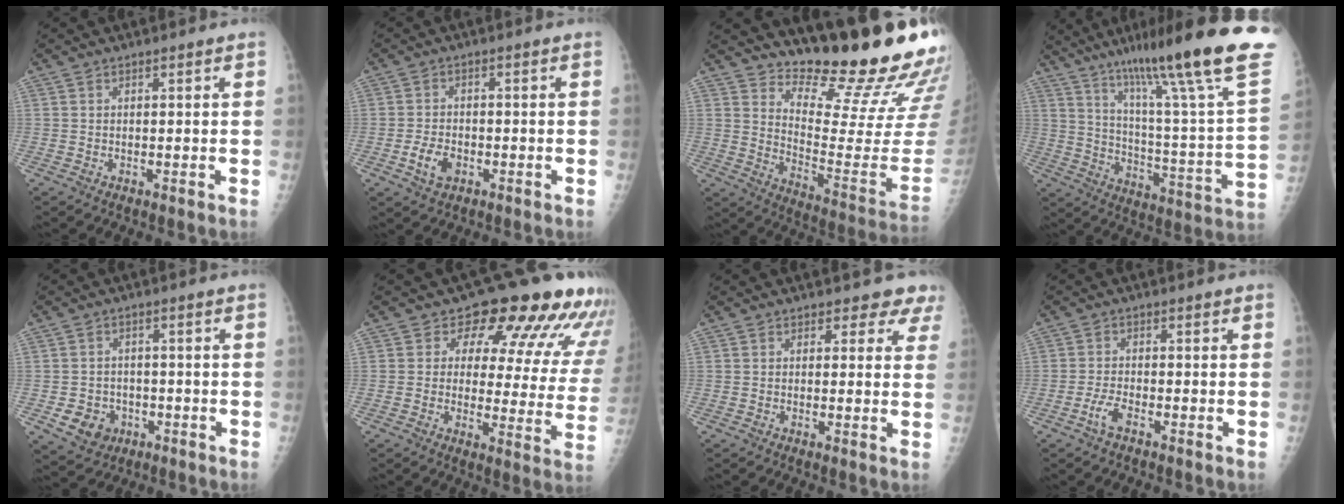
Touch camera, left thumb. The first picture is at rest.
{"total": 4.3, "force": [-1.7, 2.8, 2.8], "torque": [-0.049, 0.007, -0.028]}
{"total": 20.3, "force": [17.2, 2.6, 10.4], "torque": [-0.118, -0.170, 0.247]}
{"total": 31.2, "force": [20.7, 3.2, 23.1], "torque": [-0.305, -0.080, 0.309]}
{"total": 6.0, "force": [-2.1, 5.1, 2.2], "torque": [-0.018, 0.012, -0.024]}
{"total": 17.3, "force": [11.2, 8.3, 10.3], "torque": [-0.069, -0.048, 0.117]}
{"total": 4.2, "force": [3.5, 2.3, 0.1], "torque": [0.038, -0.017, 0.016]}
{"total": 2.8, "force": [-1.7, 0.8, 2.0], "torque": [-0.047, 0.009, -0.038]}